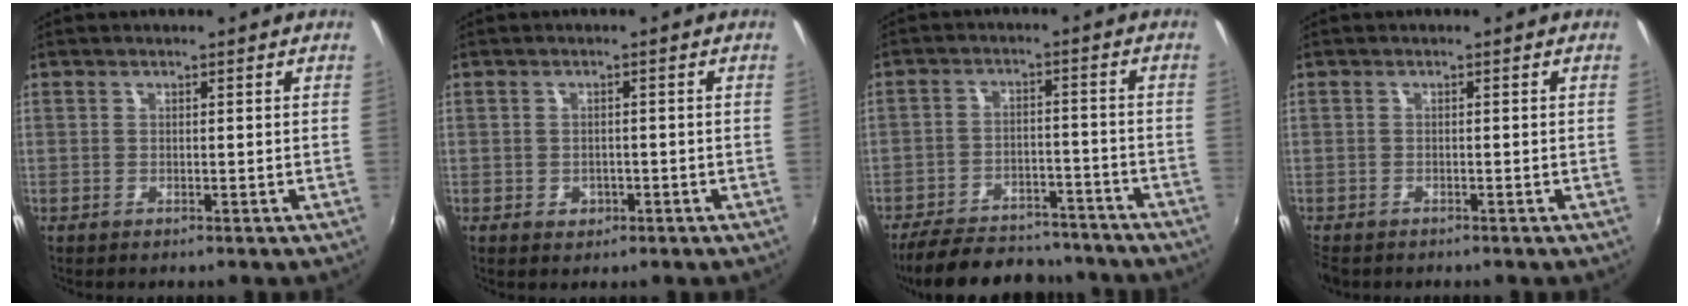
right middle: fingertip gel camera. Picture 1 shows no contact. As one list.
[{"total": 2.6, "force": [-0.9, 2.2, 0.9], "torque": [-0.021, -0.005, -0.009]}, {"total": 18.7, "force": [-15.9, 6.5, 7.4], "torque": [-0.162, 0.005, -0.219]}, {"total": 2.6, "force": [-2.1, 1.2, 1.0], "torque": [-0.026, -0.014, -0.037]}]